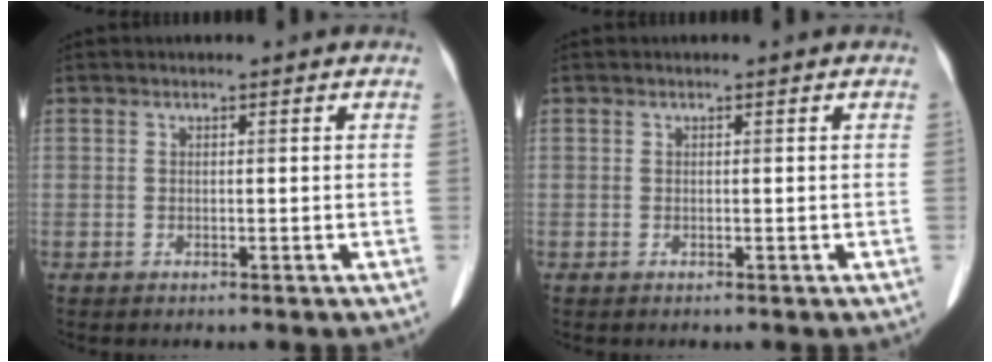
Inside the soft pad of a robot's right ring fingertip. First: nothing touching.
{"total": 0.0}